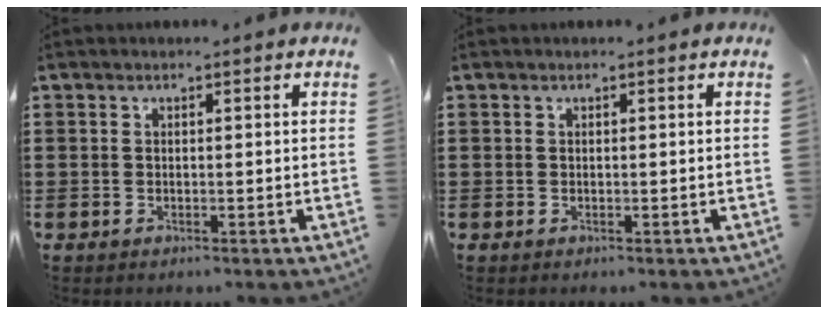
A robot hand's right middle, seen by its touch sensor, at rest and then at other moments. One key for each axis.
{"total": 0.0}